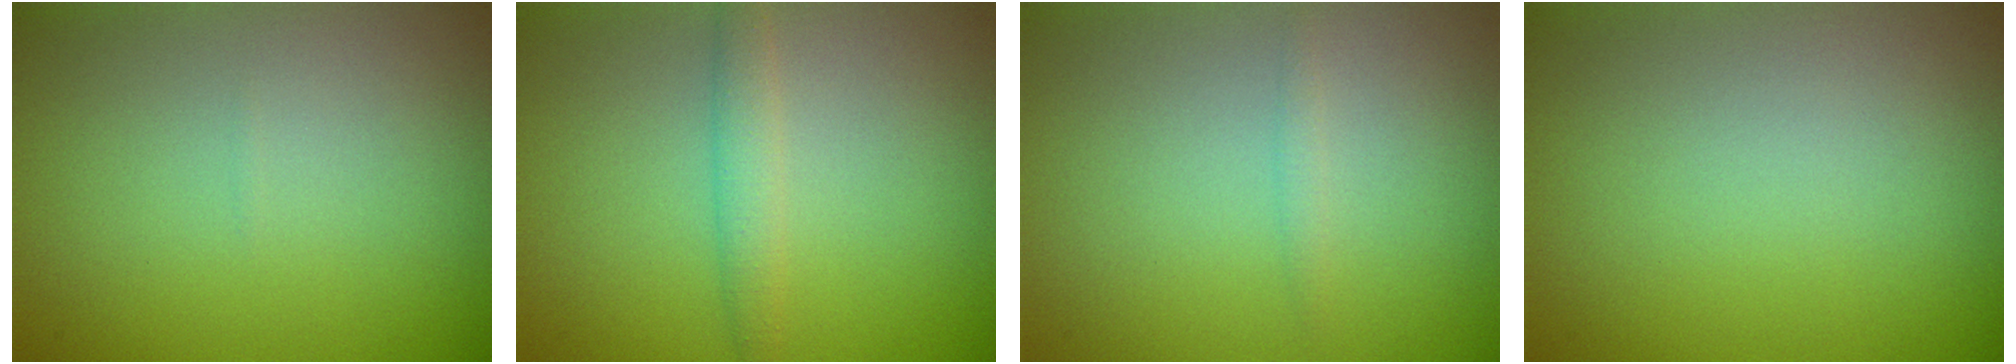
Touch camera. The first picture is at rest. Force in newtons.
{"total": 1.9, "press": 1.9, "slide": 0.2}
{"total": 0.7, "press": 0.7, "slide": 0.0}
{"total": 0.0}